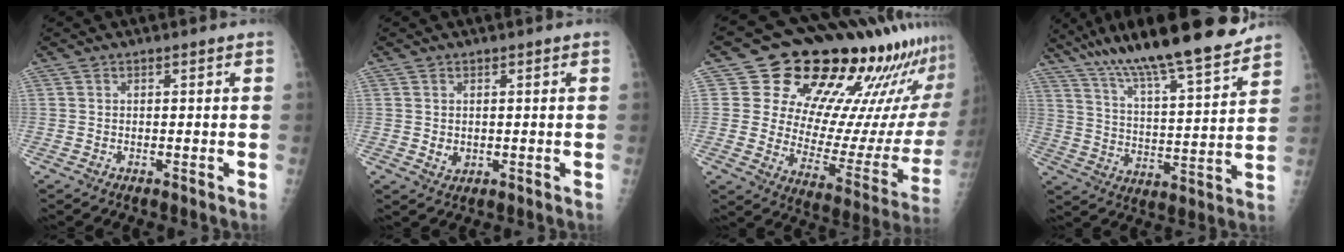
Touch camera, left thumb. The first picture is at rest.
{"total": 2.0, "force": [0.2, 1.7, 1.0], "torque": [-0.012, -0.003, 0.009]}
{"total": 25.7, "force": [19.2, 10.3, 13.6], "torque": [-0.152, -0.112, 0.263]}
{"total": 21.8, "force": [17.4, 3.5, 12.6], "torque": [-0.192, -0.060, 0.287]}